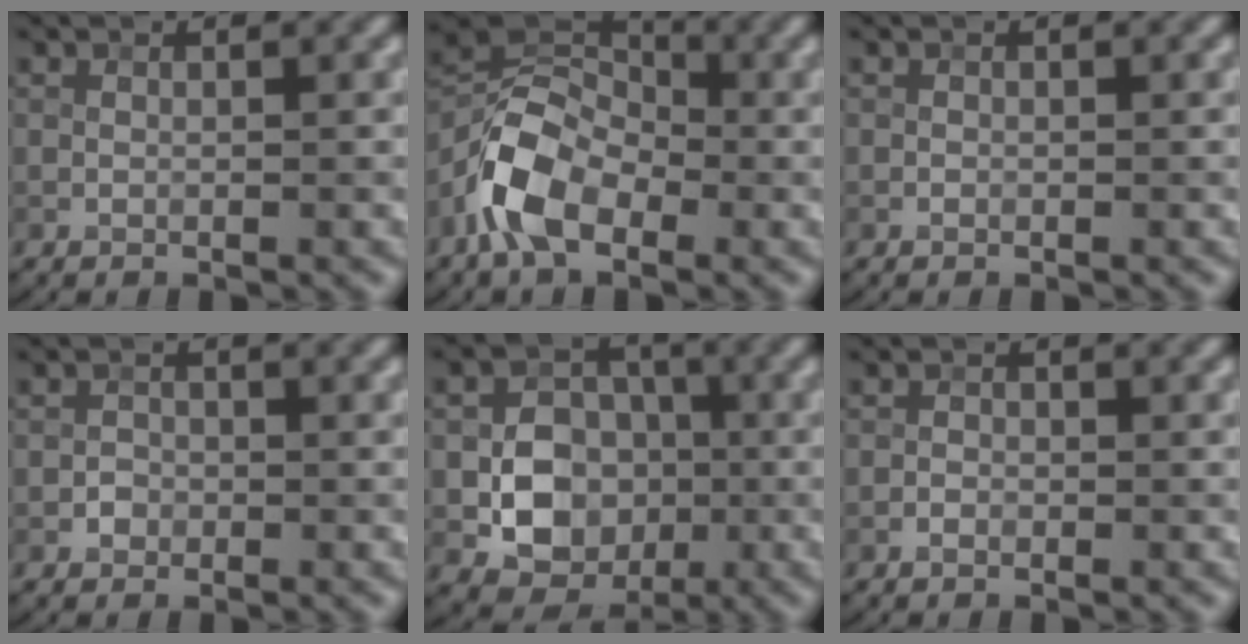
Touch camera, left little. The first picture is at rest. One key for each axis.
{"total": 7.9, "fx": -3.3, "fy": 4.7, "fz": 5.4, "tx": -0.107, "ty": 0.006, "tz": -0.077}
{"total": 0.0}
{"total": 0.9, "fx": -0.4, "fy": 0.8, "fz": 0.2, "tx": 0.003, "ty": 0.000, "tz": -0.008}
{"total": 6.8, "fx": -1.4, "fy": 5.6, "fz": 3.6, "tx": -0.047, "ty": -0.006, "tz": -0.028}
{"total": 0.8, "fx": -0.4, "fy": 0.5, "fz": 0.4, "tx": -0.006, "ty": 0.000, "tz": -0.008}